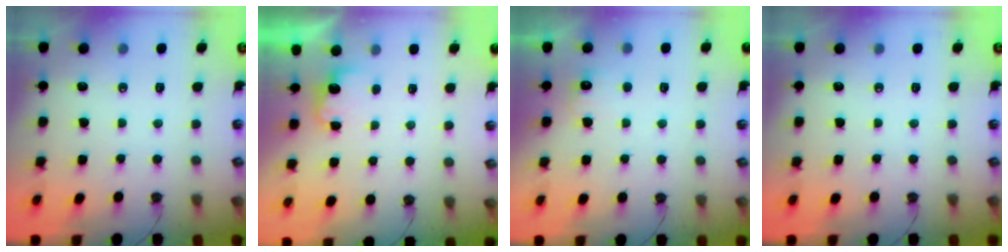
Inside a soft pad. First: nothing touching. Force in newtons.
{"total": 3.0, "press": 2.8, "slide": 1.0}
{"total": 4.9, "press": 4.8, "slide": 1.1}
{"total": 0.0}